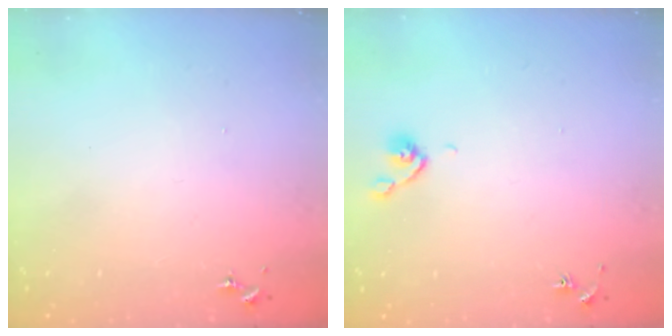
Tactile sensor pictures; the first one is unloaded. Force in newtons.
{"total": 4.8, "press": 4.7, "slide": 1.1}